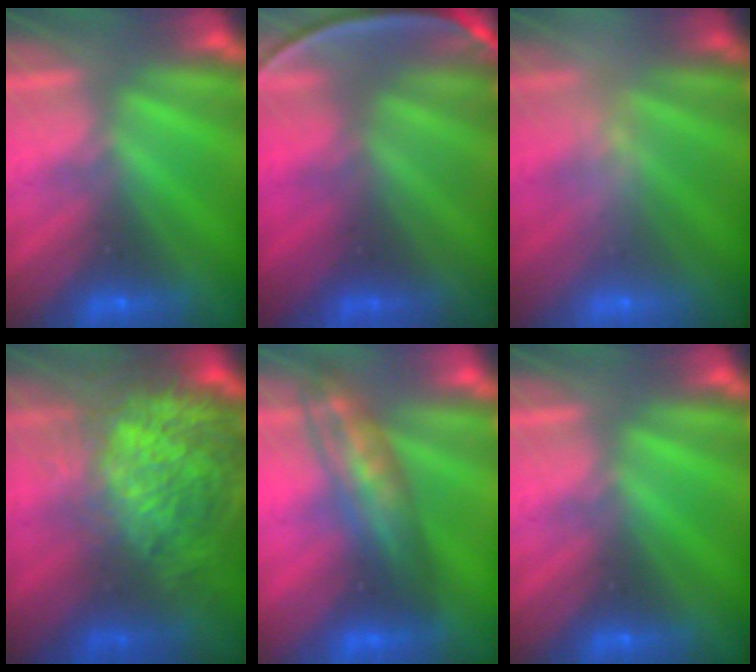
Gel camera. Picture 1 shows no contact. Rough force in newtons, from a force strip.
{"total": 10.0}
{"total": 2.4}
{"total": 9.1}
{"total": 2.8}
{"total": 0.0}